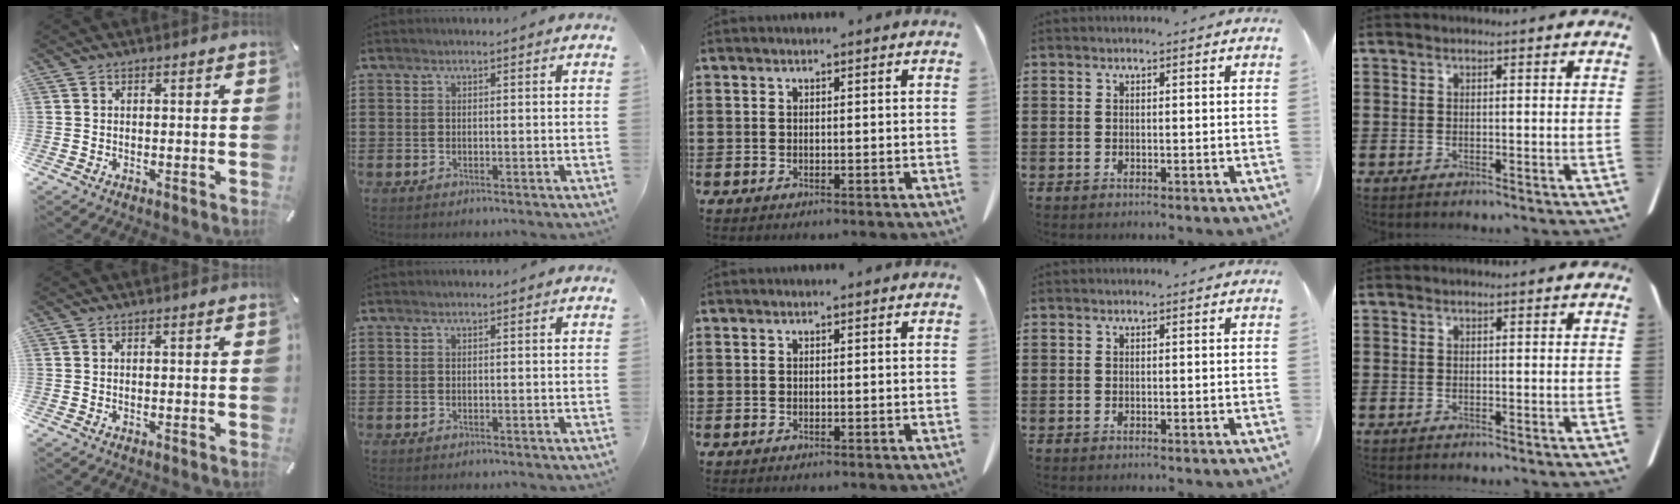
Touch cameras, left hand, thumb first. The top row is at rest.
{}